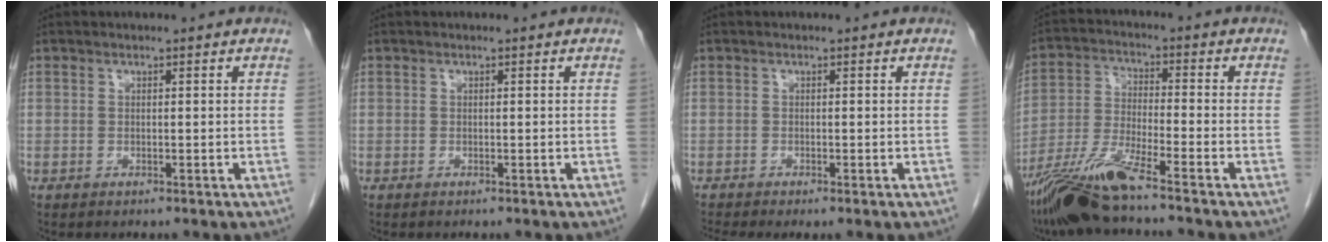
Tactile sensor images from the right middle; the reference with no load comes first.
{"total": 0.0}
{"total": 2.0, "force": [-1.6, -0.2, 1.2], "torque": [-0.026, -0.009, -0.030]}
{"total": 9.4, "force": [-7.4, -0.6, 5.8], "torque": [-0.126, -0.024, -0.145]}